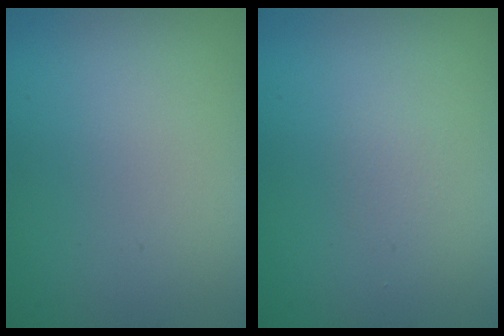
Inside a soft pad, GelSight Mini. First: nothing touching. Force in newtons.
{"total": 0.5, "press": 0.5, "slide": 0.0}